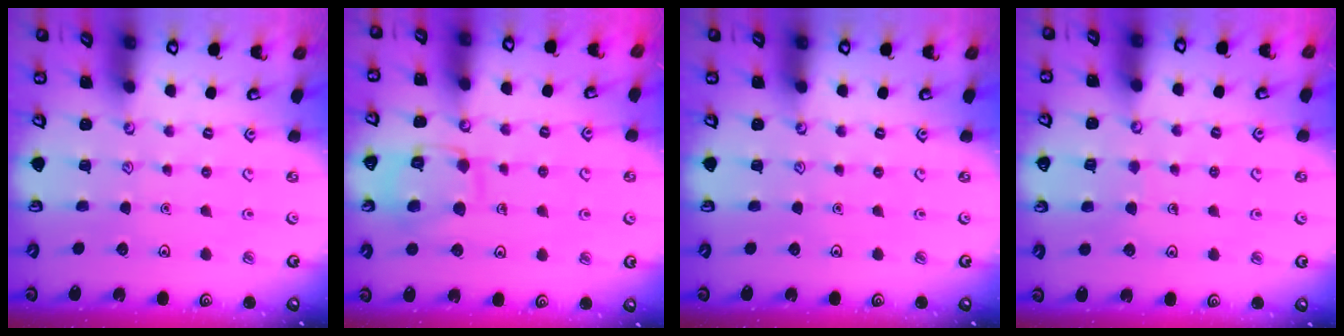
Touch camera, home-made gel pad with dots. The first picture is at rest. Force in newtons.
{"total": 11.6, "press": 11.6, "slide": 0.5}
{"total": 0.0}
{"total": 4.5, "press": 4.5, "slide": 0.2}